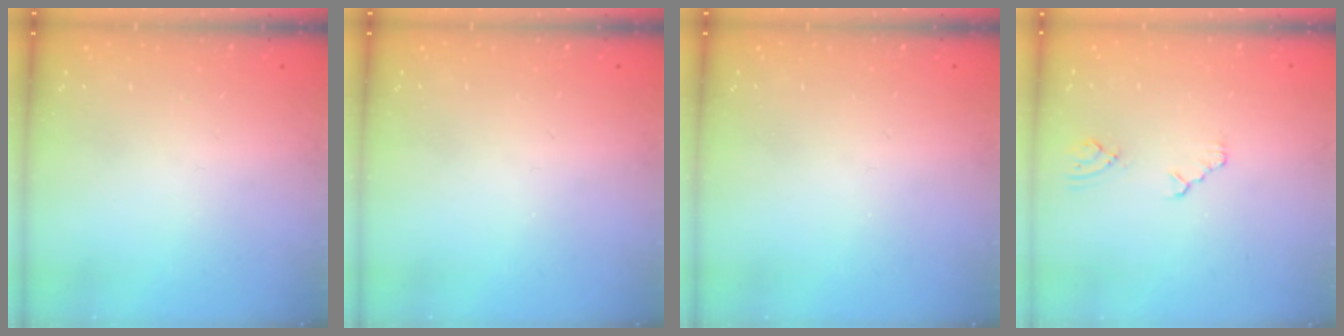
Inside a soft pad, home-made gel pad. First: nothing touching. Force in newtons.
{"total": 0.0}
{"total": 0.0}
{"total": 2.3, "press": 2.3, "slide": 0.4}